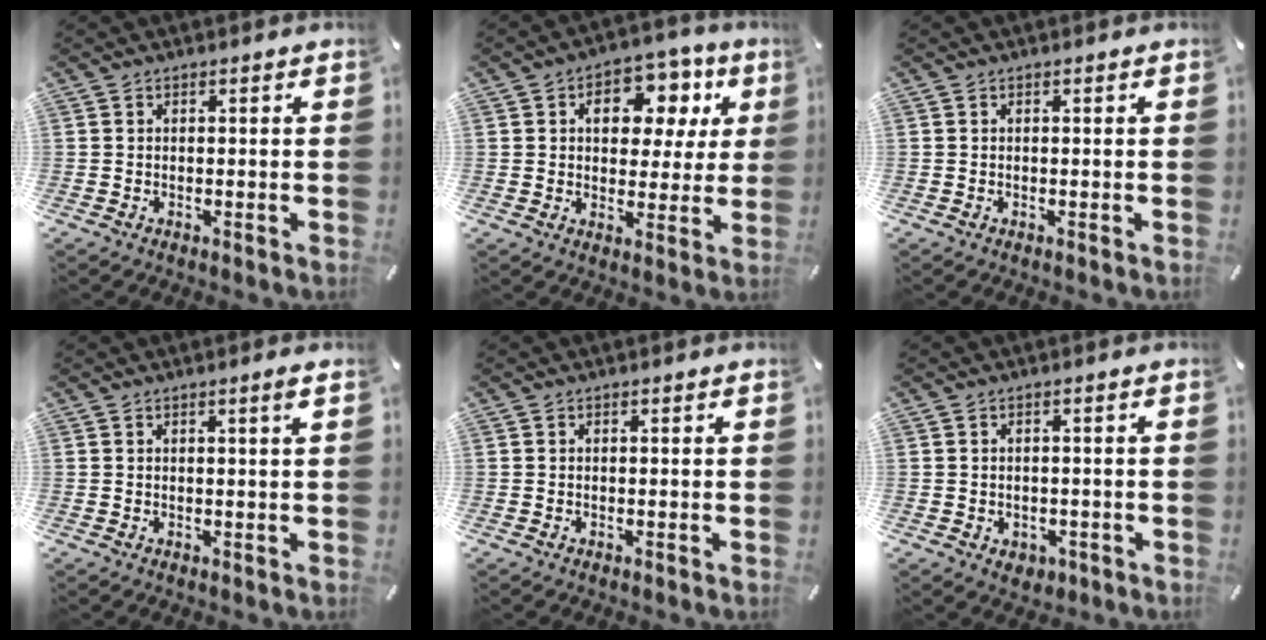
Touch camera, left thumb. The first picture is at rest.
{"total": 11.7, "force": [4.1, 8.3, 7.2], "torque": [-0.093, -0.017, 0.067]}
{"total": 0.0}
{"total": 1.5, "force": [0.6, 0.0, 1.4], "torque": [-0.026, -0.001, 0.009]}
{"total": 0.0}
{"total": 2.8, "force": [-1.0, 2.3, 1.1], "torque": [-0.011, 0.001, -0.018]}